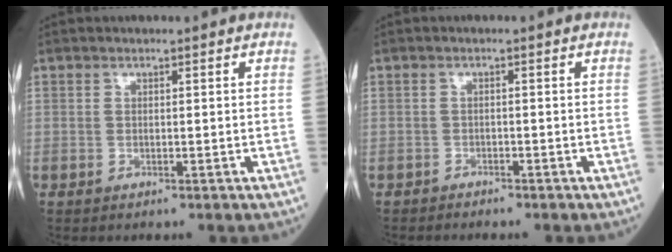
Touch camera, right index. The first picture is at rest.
{"total": 1.6, "force": [-1.4, 0.5, 0.4], "torque": [-0.010, -0.001, -0.020]}